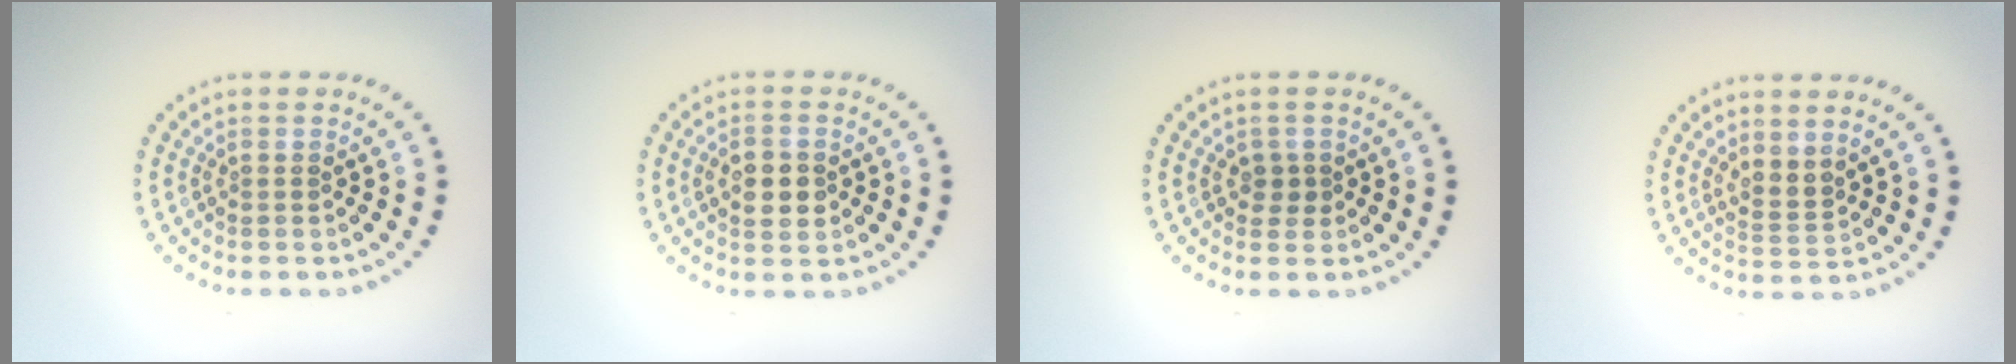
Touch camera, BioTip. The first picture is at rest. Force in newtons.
{"total": 2.8, "press": 2.8, "slide": 0.1}
{"total": 1.3, "press": 1.1, "slide": 0.6}
{"total": 2.0, "press": 1.5, "slide": 1.3}